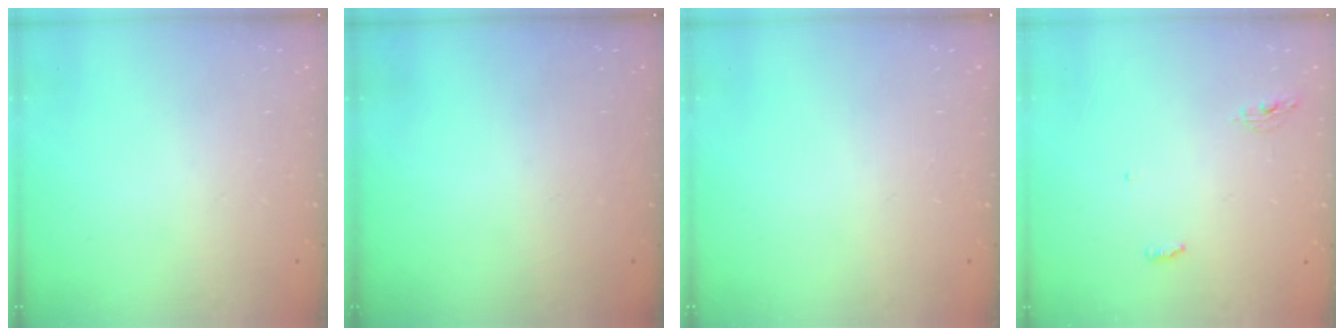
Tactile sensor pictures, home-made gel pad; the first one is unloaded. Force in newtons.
{"total": 0.0}
{"total": 0.0}
{"total": 4.1, "press": 4.0, "slide": 0.9}